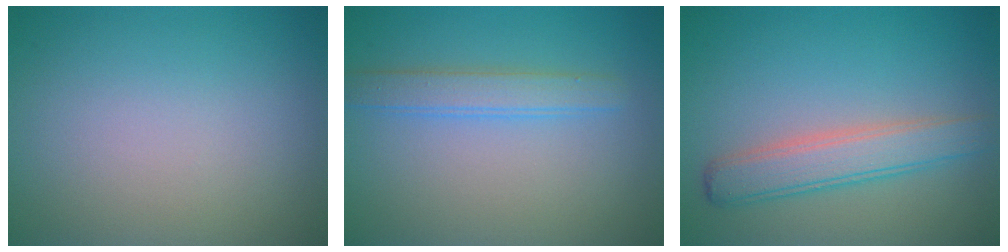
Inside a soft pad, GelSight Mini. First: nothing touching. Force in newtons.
{"total": 2.5, "press": 2.5, "slide": 0.1}
{"total": 3.9, "press": 3.9, "slide": 0.3}